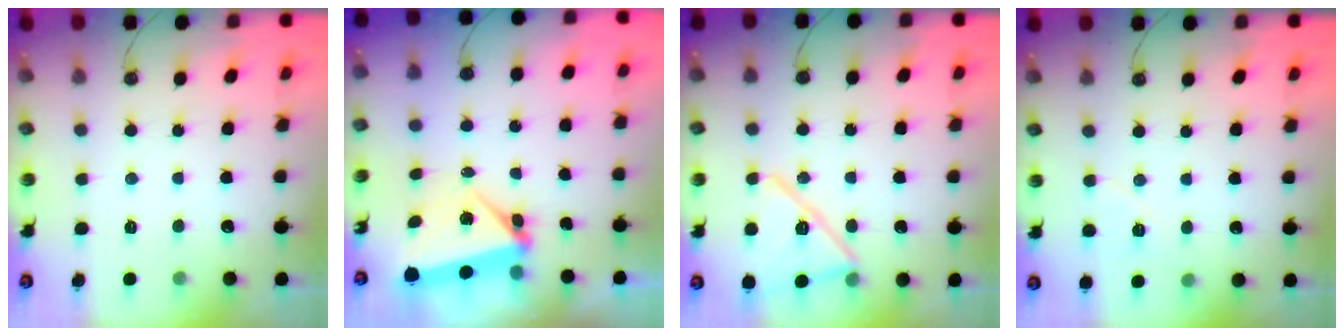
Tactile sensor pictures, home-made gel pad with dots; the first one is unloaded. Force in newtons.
{"total": 7.6, "press": 4.7, "slide": 6.0}
{"total": 15.2, "press": 15.1, "slide": 0.9}
{"total": 5.7, "press": 5.1, "slide": 2.4}